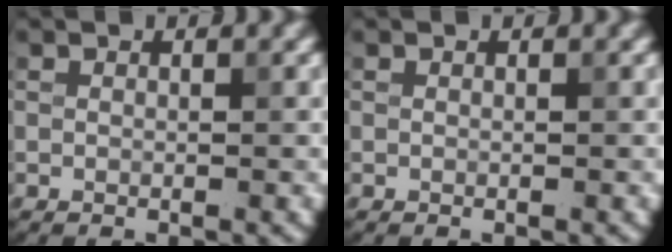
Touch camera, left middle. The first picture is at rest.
{"total": 0.0}